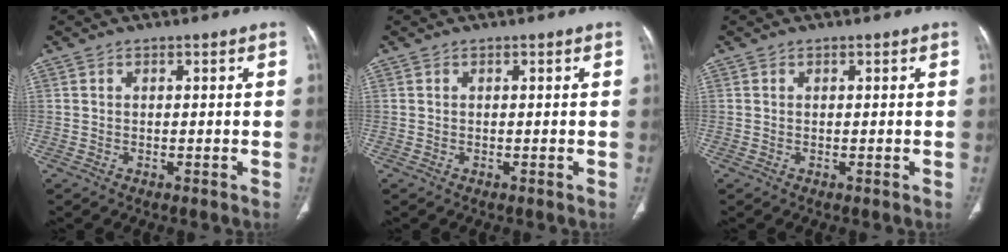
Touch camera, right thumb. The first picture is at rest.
{"total": 0.0}
{"total": 0.0}